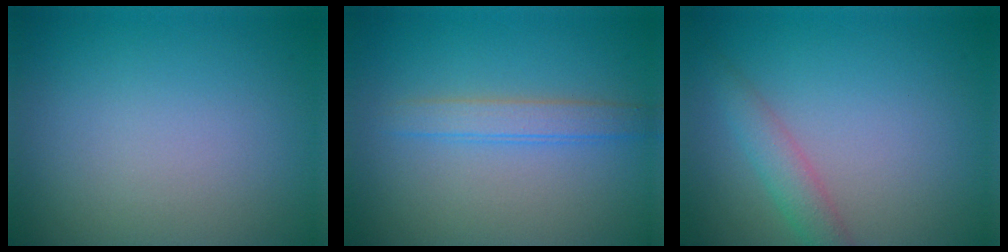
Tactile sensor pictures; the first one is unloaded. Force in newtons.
{"total": 2.0, "press": 2.0, "slide": 0.1}
{"total": 2.2, "press": 2.2, "slide": 0.1}